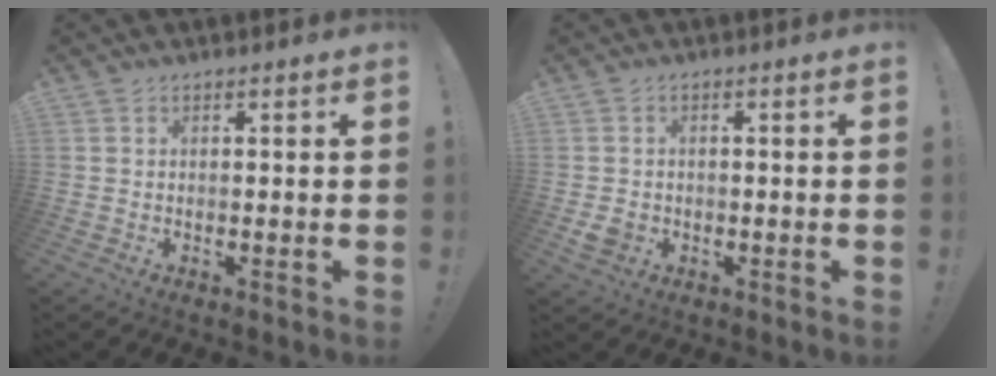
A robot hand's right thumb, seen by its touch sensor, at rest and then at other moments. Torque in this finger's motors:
{"motor_torque": [0.43, 0.60, 0.36, -0.48, 0.00]}